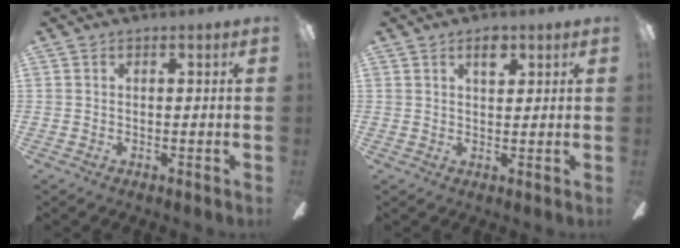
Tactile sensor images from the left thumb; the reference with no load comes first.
{"total": 4.0, "force": [2.4, 2.0, 2.5], "torque": [-0.031, -0.006, 0.037]}